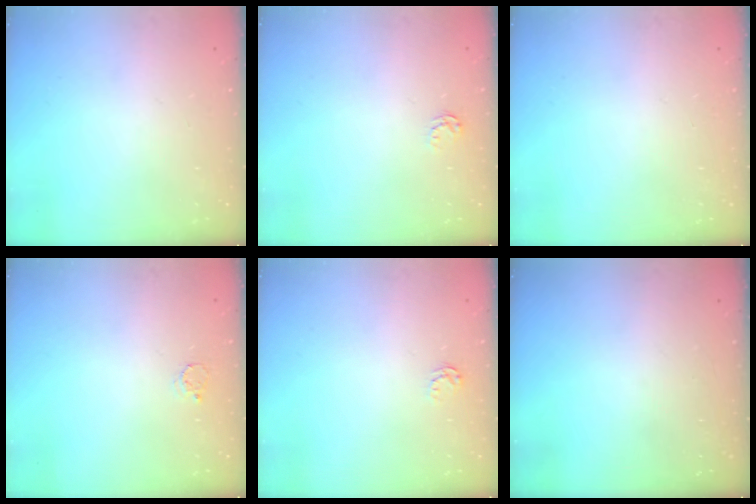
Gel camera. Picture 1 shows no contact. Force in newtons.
{"total": 2.6, "press": 2.6, "slide": 0.4}
{"total": 0.0}
{"total": 2.4, "press": 2.4, "slide": 0.3}
{"total": 2.6, "press": 2.6, "slide": 0.4}
{"total": 0.0}